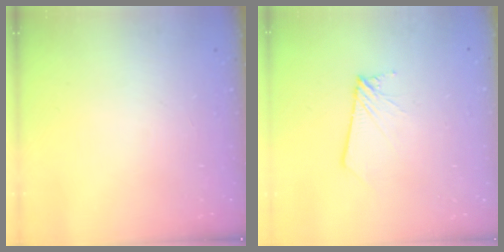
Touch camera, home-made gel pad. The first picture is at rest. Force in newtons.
{"total": 3.1, "press": 3.1, "slide": 0.5}